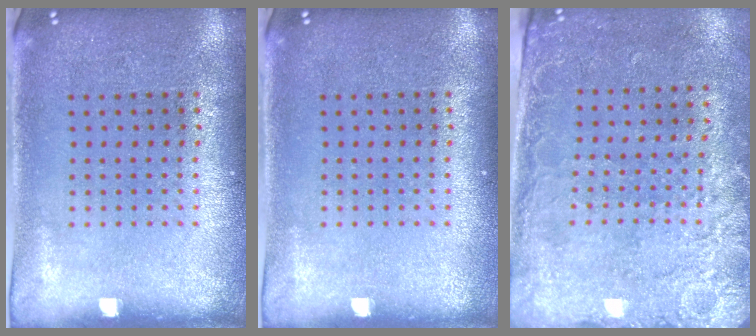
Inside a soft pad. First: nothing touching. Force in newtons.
{"total": 0.0}
{"total": 2.7, "press": 2.2, "slide": 1.5}